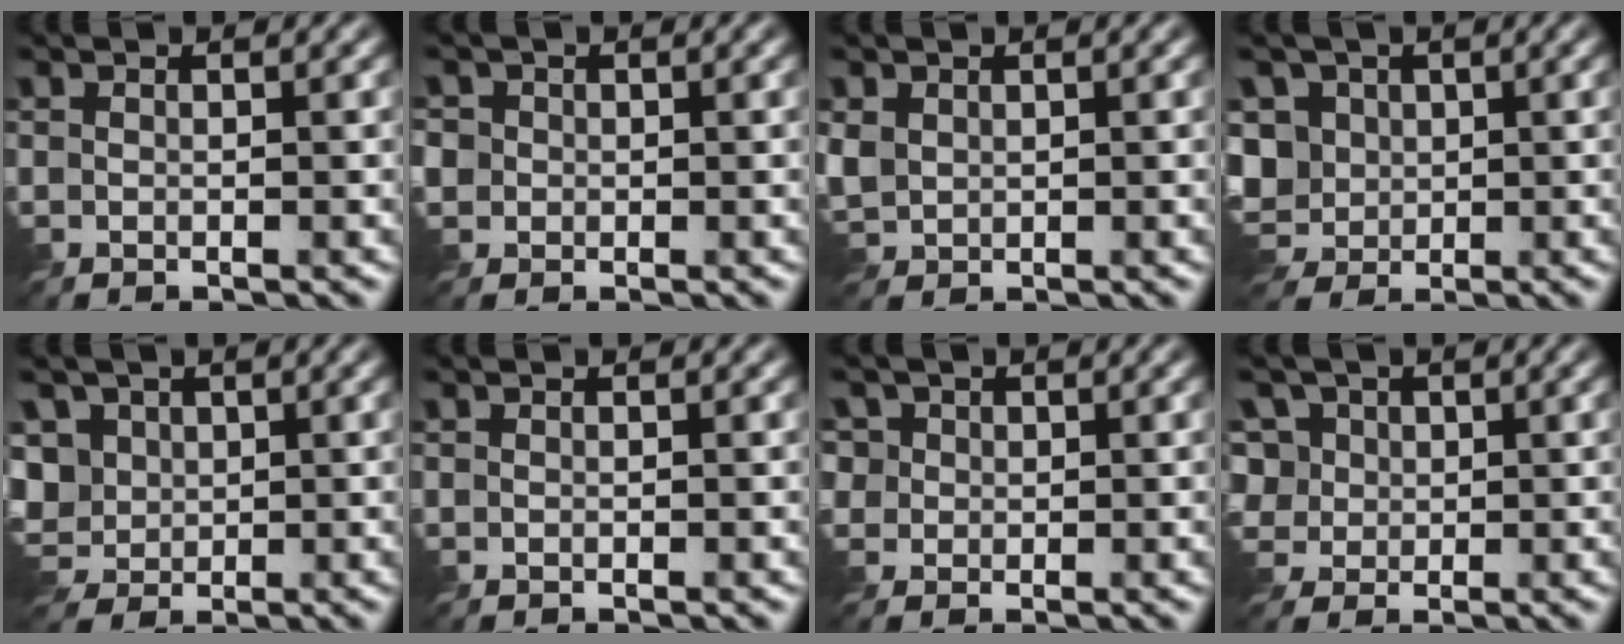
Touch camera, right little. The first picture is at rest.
{"total": 1.9, "force": [0.1, 1.9, 0.5], "torque": [-0.018, 0.001, 0.004]}
{"total": 2.5, "force": [0.7, 2.1, 1.3], "torque": [-0.038, 0.001, 0.011]}
{"total": 7.8, "force": [0.4, 6.6, 4.0], "torque": [-0.107, 0.015, -0.014]}
{"total": 6.9, "force": [1.0, 5.8, 3.5], "torque": [-0.094, 0.020, 0.007]}
{"total": 0.0}
{"total": 4.9, "force": [2.2, 3.9, 2.0], "torque": [-0.071, 0.007, 0.038]}
{"total": 7.5, "force": [2.8, 6.0, 3.6], "torque": [-0.093, 0.021, 0.036]}